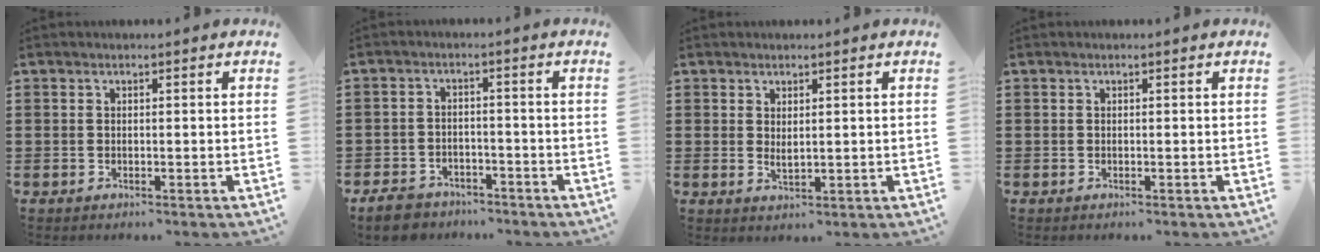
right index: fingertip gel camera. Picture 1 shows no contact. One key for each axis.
{"total": 4.0, "fx": -3.7, "fy": 1.2, "fz": 0.8, "tx": -0.021, "ty": 0.008, "tz": -0.075}
{"total": 1.6, "fx": 0.9, "fy": 0.6, "fz": 1.2, "tx": -0.024, "ty": 0.001, "tz": 0.016}
{"total": 0.0}